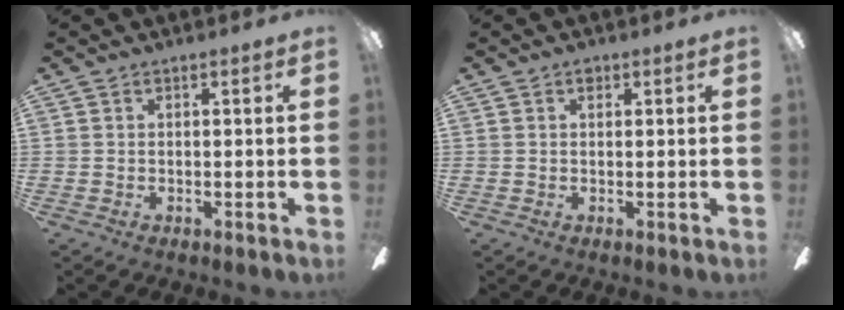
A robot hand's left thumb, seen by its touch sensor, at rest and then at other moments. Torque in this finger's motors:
{"motor_torque": [0.09, -0.04, 0.03, -0.12, 0.12]}